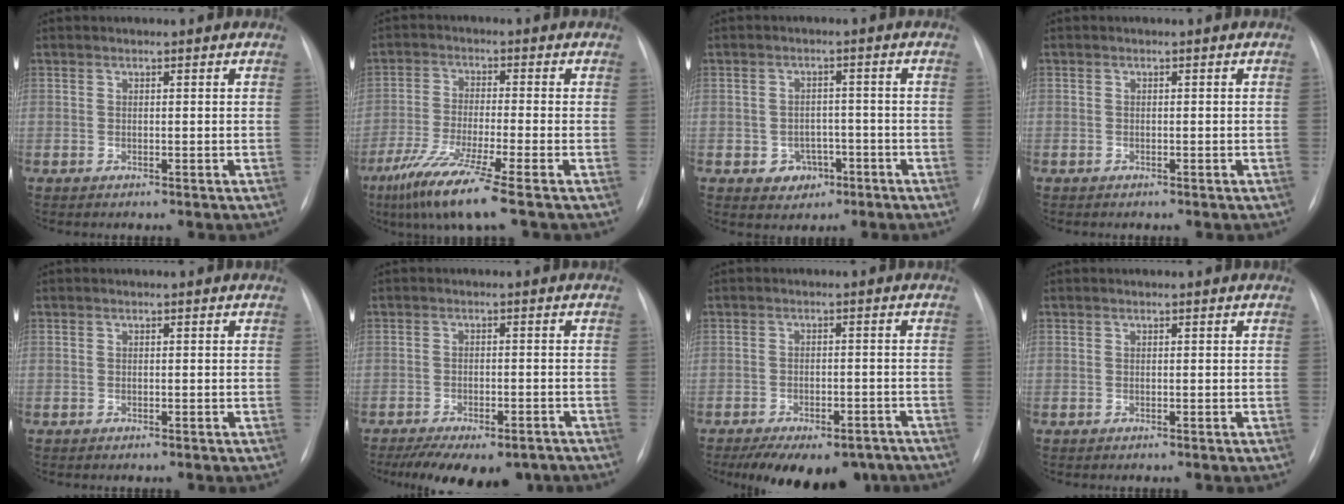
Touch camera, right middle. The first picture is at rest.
{"total": 9.7, "force": [-6.1, -0.9, 7.5], "torque": [-0.150, -0.037, -0.118]}
{"total": 4.0, "force": [-1.7, 3.3, 1.4], "torque": [-0.012, 0.011, -0.016]}
{"total": 0.0}
{"total": 0.0}
{"total": 14.4, "force": [-10.7, 6.2, 7.4], "torque": [-0.138, -0.011, -0.141]}
{"total": 15.6, "force": [-11.6, 7.2, 7.5], "torque": [-0.127, -0.004, -0.147]}
{"total": 0.0}